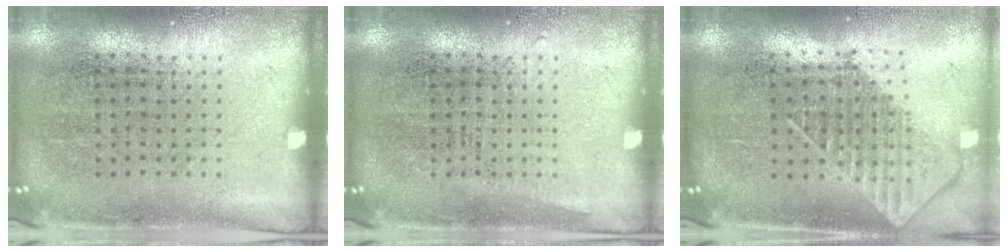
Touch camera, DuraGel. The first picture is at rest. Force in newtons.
{"total": 0.7, "press": 0.7, "slide": 0.0}
{"total": 2.0, "press": 1.5, "slide": 1.3}